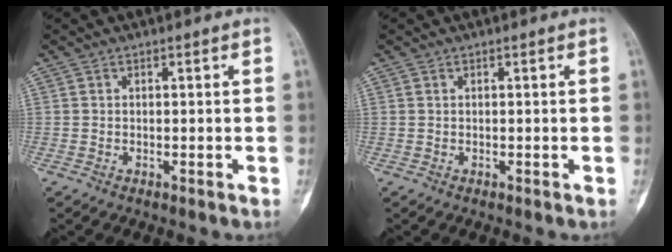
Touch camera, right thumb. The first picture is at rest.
{"total": 0.0}